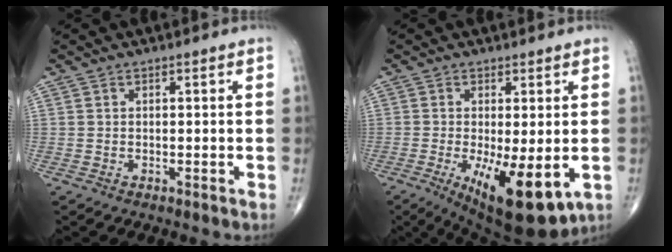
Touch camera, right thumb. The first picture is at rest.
{"total": 13.2, "force": [-3.6, 4.4, 11.9], "torque": [-0.186, -0.024, -0.040]}